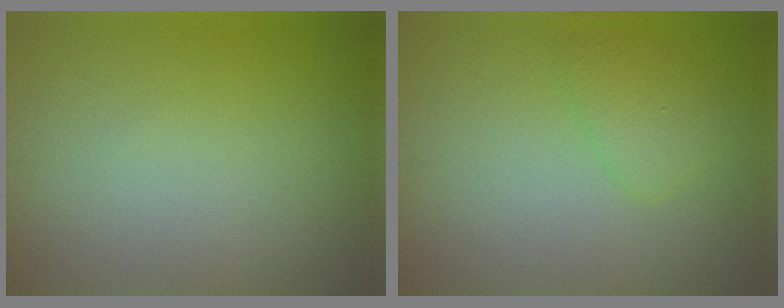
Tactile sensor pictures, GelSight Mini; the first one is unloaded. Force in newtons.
{"total": 1.8, "press": 1.8, "slide": 0.1}